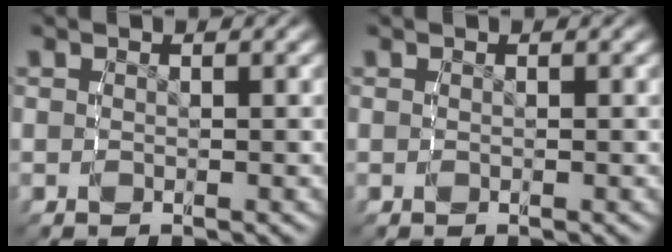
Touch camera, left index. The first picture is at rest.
{"total": 0.0}